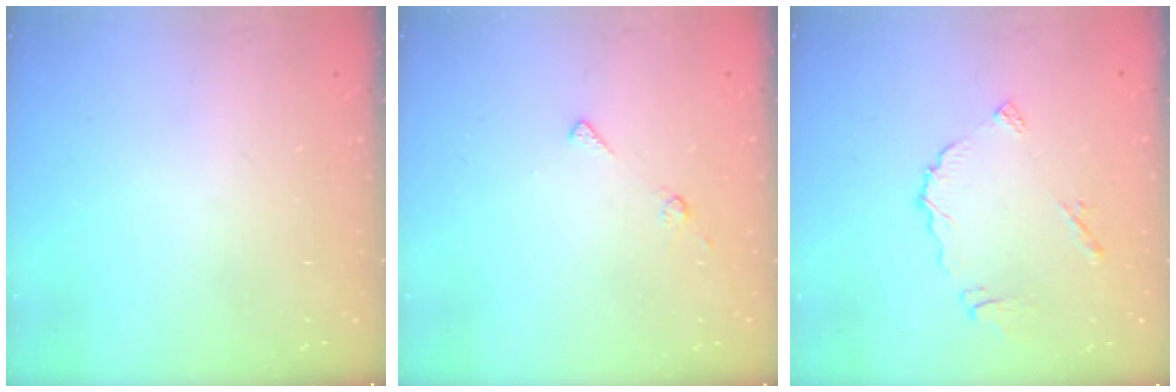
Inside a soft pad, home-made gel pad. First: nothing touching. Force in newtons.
{"total": 6.5, "press": 6.5, "slide": 0.7}
{"total": 7.4, "press": 7.4, "slide": 0.1}